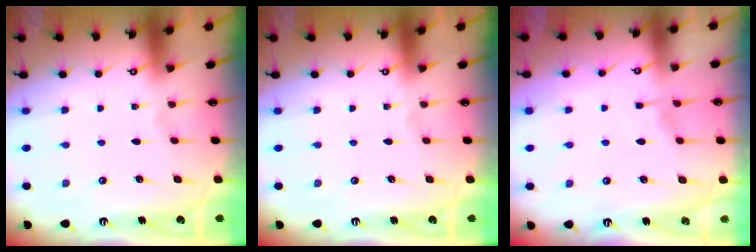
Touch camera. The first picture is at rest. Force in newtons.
{"total": 0.0}
{"total": 1.7, "press": 1.7, "slide": 0.3}